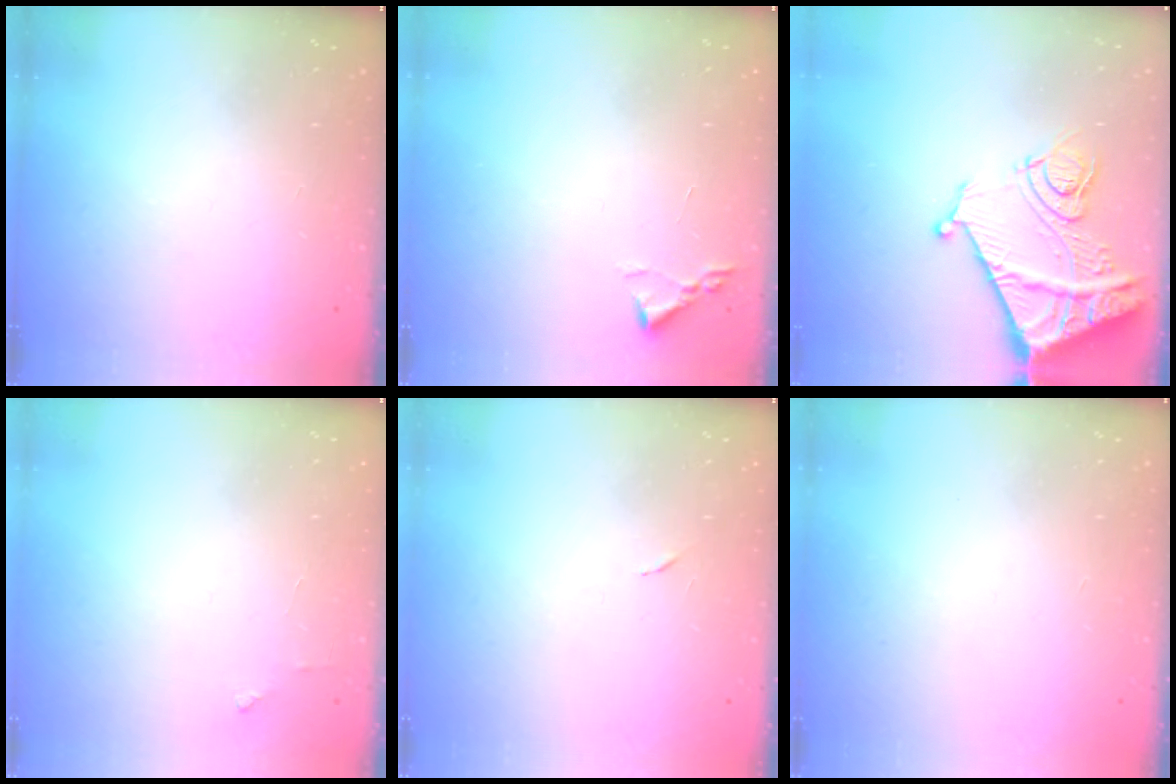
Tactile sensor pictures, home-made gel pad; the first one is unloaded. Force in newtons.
{"total": 1.8, "press": 1.8, "slide": 0.3}
{"total": 14.7, "press": 14.6, "slide": 1.7}
{"total": 2.6, "press": 2.6, "slide": 0.2}
{"total": 3.5, "press": 3.3, "slide": 1.2}
{"total": 1.5, "press": 1.5, "slide": 0.1}